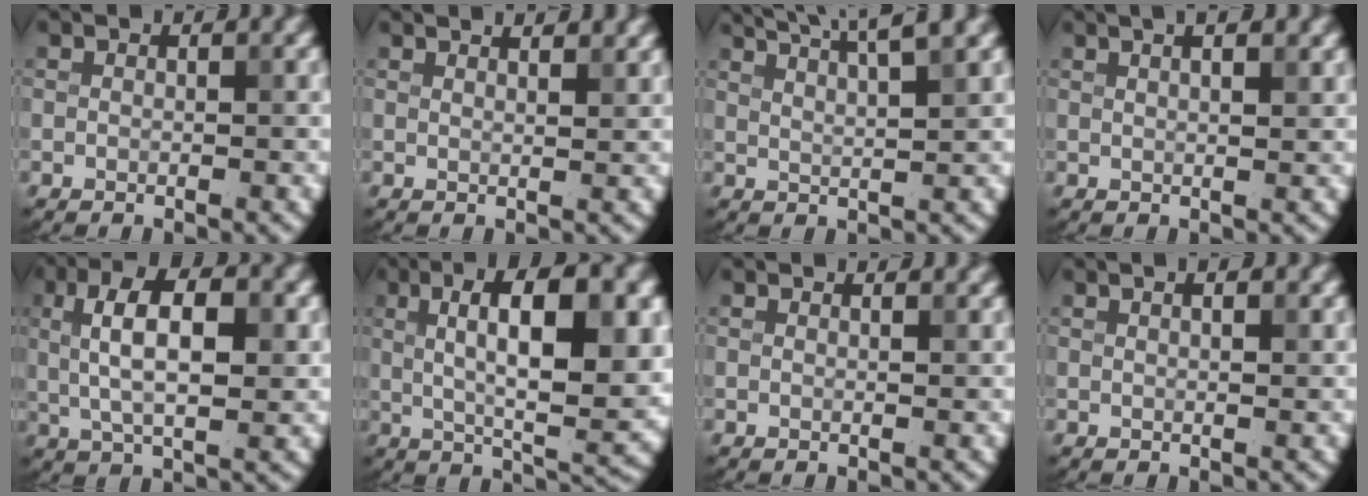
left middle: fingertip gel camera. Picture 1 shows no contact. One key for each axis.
{"total": 4.7, "fx": 3.5, "fy": 1.8, "fz": 2.5, "tx": -0.002, "ty": 0.033, "tz": 0.012}
{"total": 6.7, "fx": 5.1, "fy": 1.4, "fz": 4.2, "tx": -0.043, "ty": 0.033, "tz": 0.044}
{"total": 6.8, "fx": 3.7, "fy": 3.2, "fz": 4.6, "tx": -0.017, "ty": 0.058, "tz": 0.009}
{"total": 6.7, "fx": 1.3, "fy": 2.8, "fz": 6.0, "tx": -0.110, "ty": 0.009, "tz": 0.020}
{"total": 11.1, "fx": 2.3, "fy": 3.7, "fz": 10.2, "tx": -0.150, "ty": 0.004, "tz": 0.037}
{"total": 2.1, "fx": 2.0, "fy": 0.5, "fz": 0.6, "tx": -0.006, "ty": 0.006, "tz": 0.013}
{"total": 3.3, "fx": 1.8, "fy": 1.5, "fz": 2.3, "tx": -0.001, "ty": 0.020, "tz": -0.003}